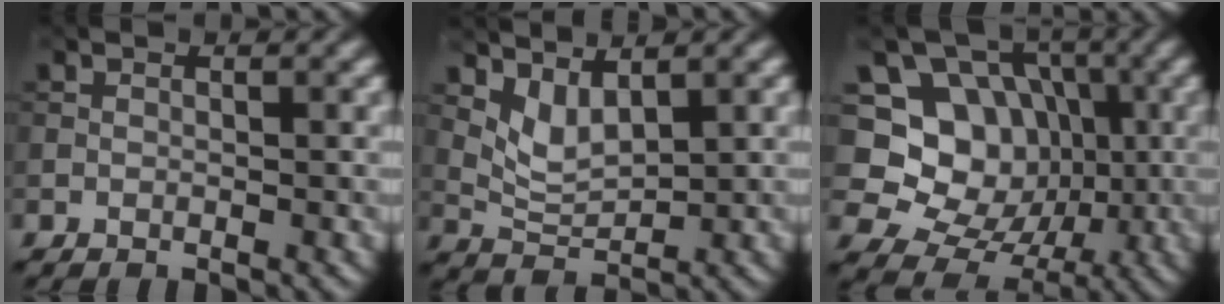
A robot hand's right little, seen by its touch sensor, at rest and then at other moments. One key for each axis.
{"total": 2.8, "fx": 1.6, "fy": 1.3, "fz": 1.8, "tx": -0.040, "ty": -0.011, "tz": 0.039}
{"total": 11.3, "fx": 0.4, "fy": 10.3, "fz": 4.6, "tx": -0.093, "ty": 0.013, "tz": -0.020}